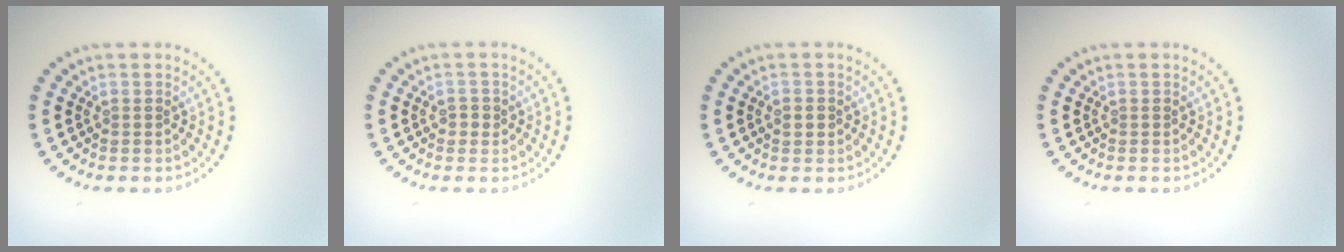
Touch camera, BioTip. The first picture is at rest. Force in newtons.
{"total": 1.0, "press": 1.0, "slide": 0.3}
{"total": 1.2, "press": 1.1, "slide": 0.2}
{"total": 0.0}